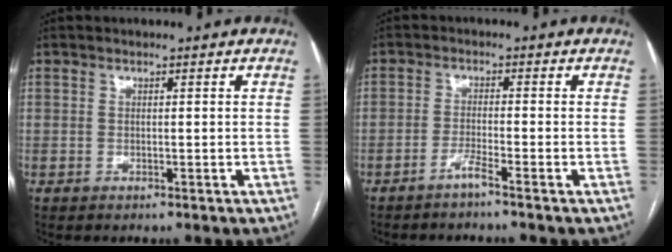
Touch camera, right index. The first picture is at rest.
{"total": 2.4, "force": [-1.8, -0.7, 1.3], "torque": [-0.030, 0.000, -0.039]}